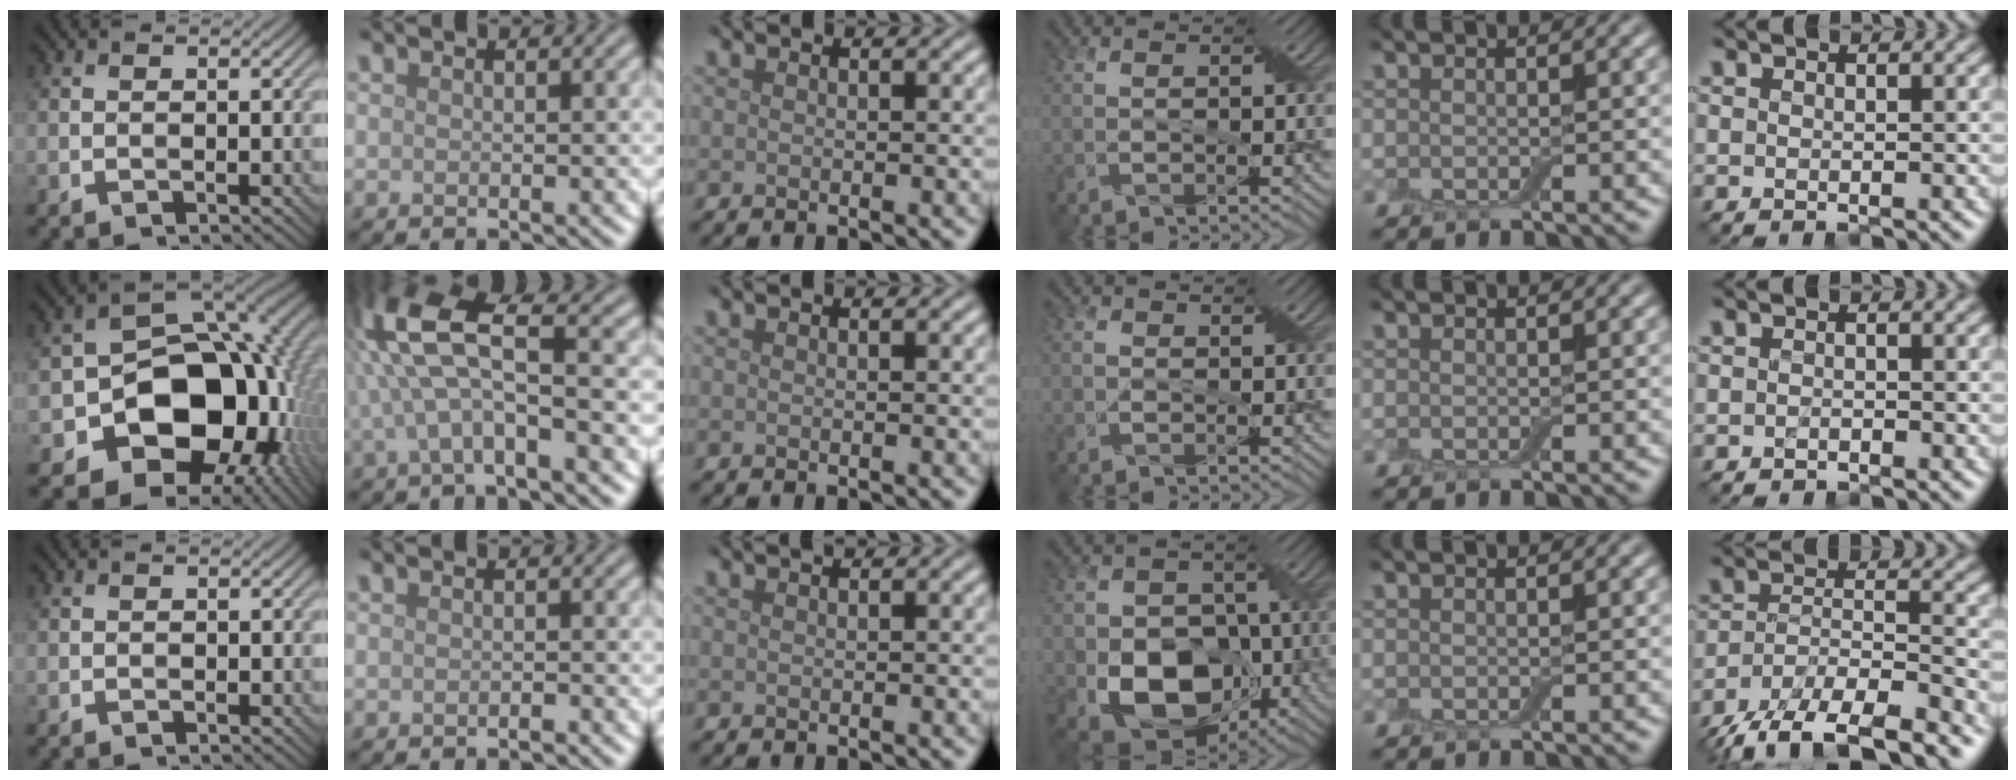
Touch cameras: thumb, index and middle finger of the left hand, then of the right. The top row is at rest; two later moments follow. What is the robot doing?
{"motion": "cut", "object": "aluminum foil"}